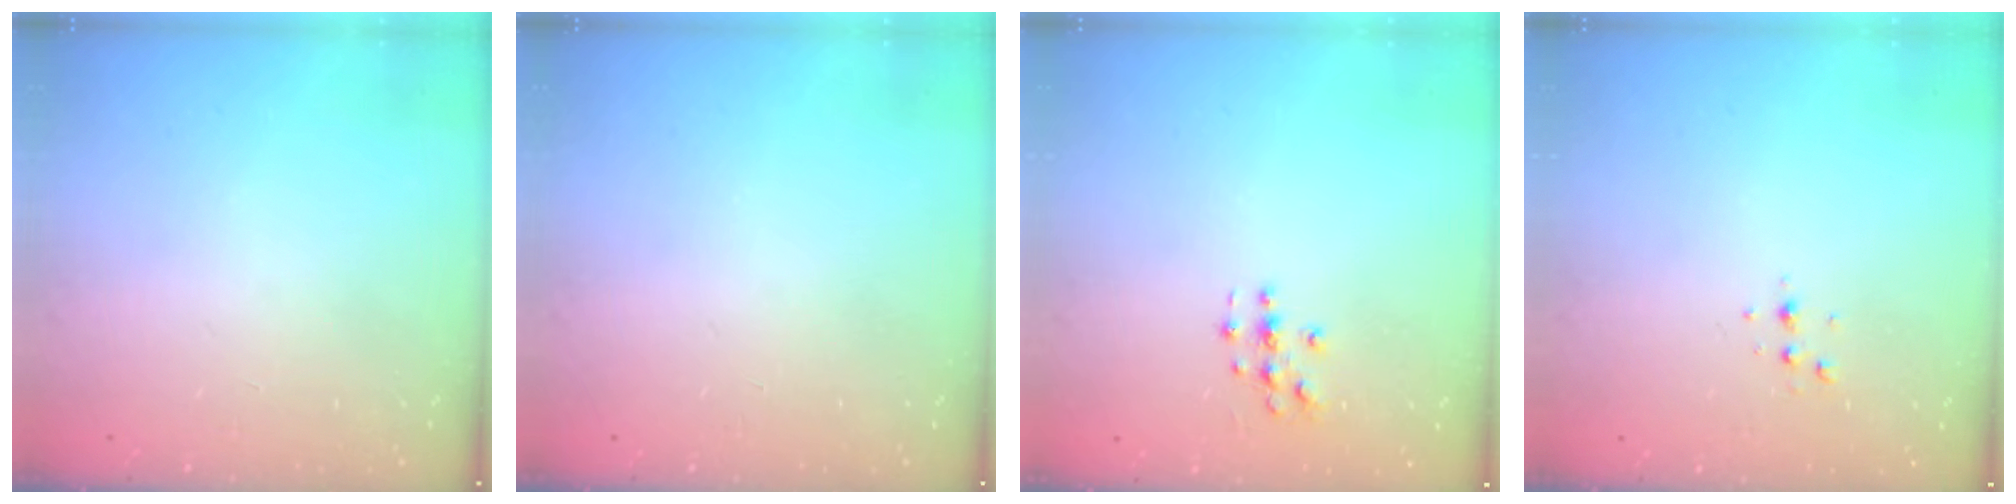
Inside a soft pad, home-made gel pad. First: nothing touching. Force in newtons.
{"total": 0.0}
{"total": 3.0, "press": 3.0, "slide": 0.3}
{"total": 3.7, "press": 3.2, "slide": 1.7}